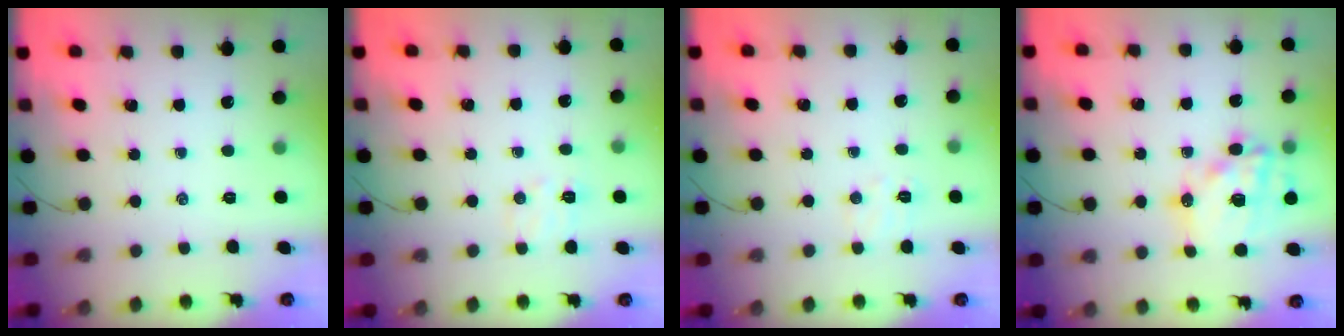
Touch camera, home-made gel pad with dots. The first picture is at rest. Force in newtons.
{"total": 6.7, "press": 6.6, "slide": 1.3}
{"total": 5.0, "press": 4.8, "slide": 1.1}
{"total": 17.8, "press": 17.4, "slide": 3.7}